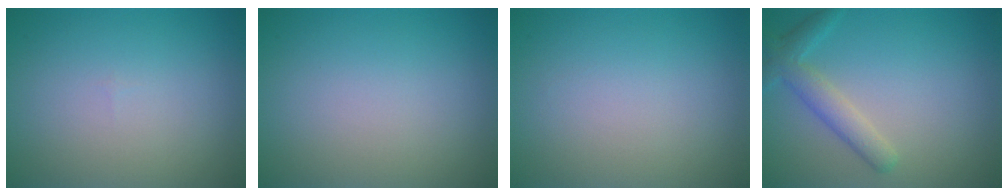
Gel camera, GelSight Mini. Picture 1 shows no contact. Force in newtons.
{"total": 0.0}
{"total": 0.0}
{"total": 2.1, "press": 2.1, "slide": 0.3}